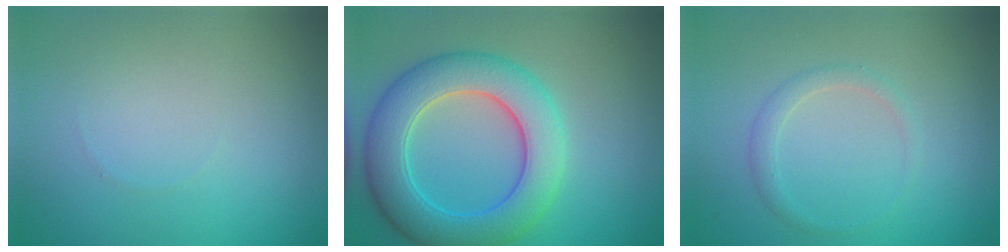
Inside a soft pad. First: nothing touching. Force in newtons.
{"total": 7.4, "press": 7.4, "slide": 0.4}
{"total": 1.3, "press": 1.3, "slide": 0.1}